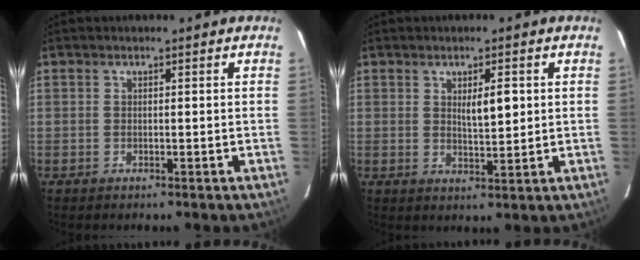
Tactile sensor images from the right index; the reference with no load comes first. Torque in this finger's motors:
{"motor_torque": [0.57, 0.19, 0.10, 0.06]}